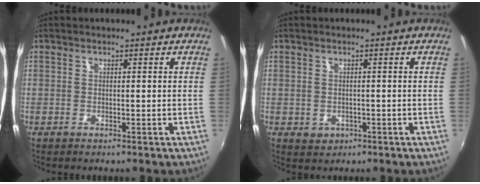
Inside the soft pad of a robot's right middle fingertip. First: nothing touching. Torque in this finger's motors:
{"motor_torque": [0.41, -0.33, 0.00, 0.00]}